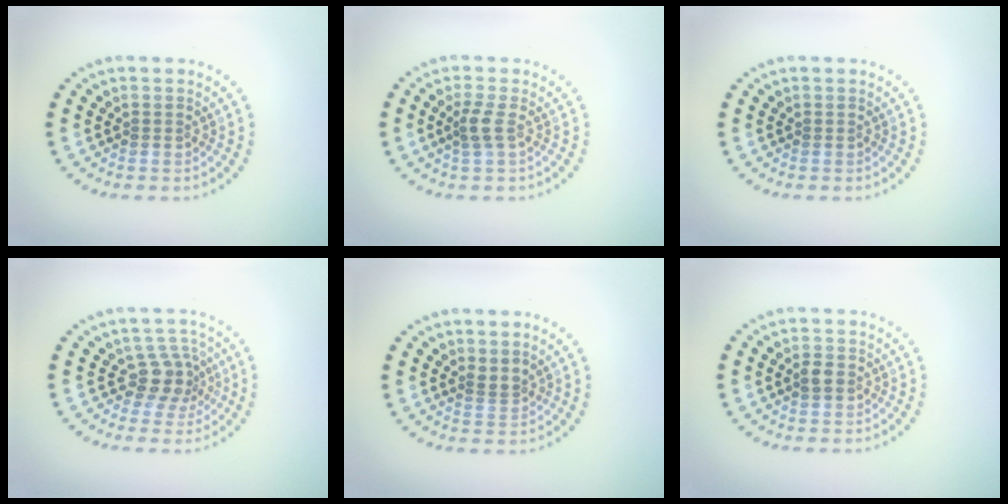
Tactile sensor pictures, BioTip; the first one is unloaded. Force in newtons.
{"total": 1.7, "press": 1.4, "slide": 1.0}
{"total": 0.0}
{"total": 2.8, "press": 2.2, "slide": 1.8}
{"total": 1.0, "press": 0.7, "slide": 0.7}
{"total": 1.4, "press": 1.4, "slide": 0.1}